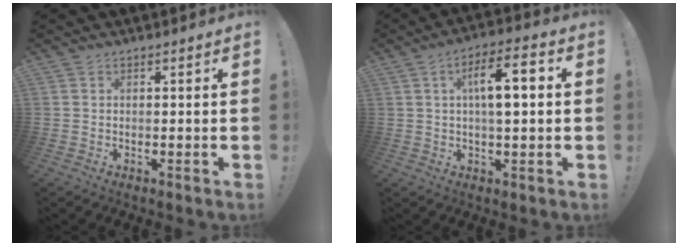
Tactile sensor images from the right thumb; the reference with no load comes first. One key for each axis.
{"total": 10.5, "fx": 1.6, "fy": 3.9, "fz": 9.6, "tx": -0.142, "ty": 0.007, "tz": 0.021}